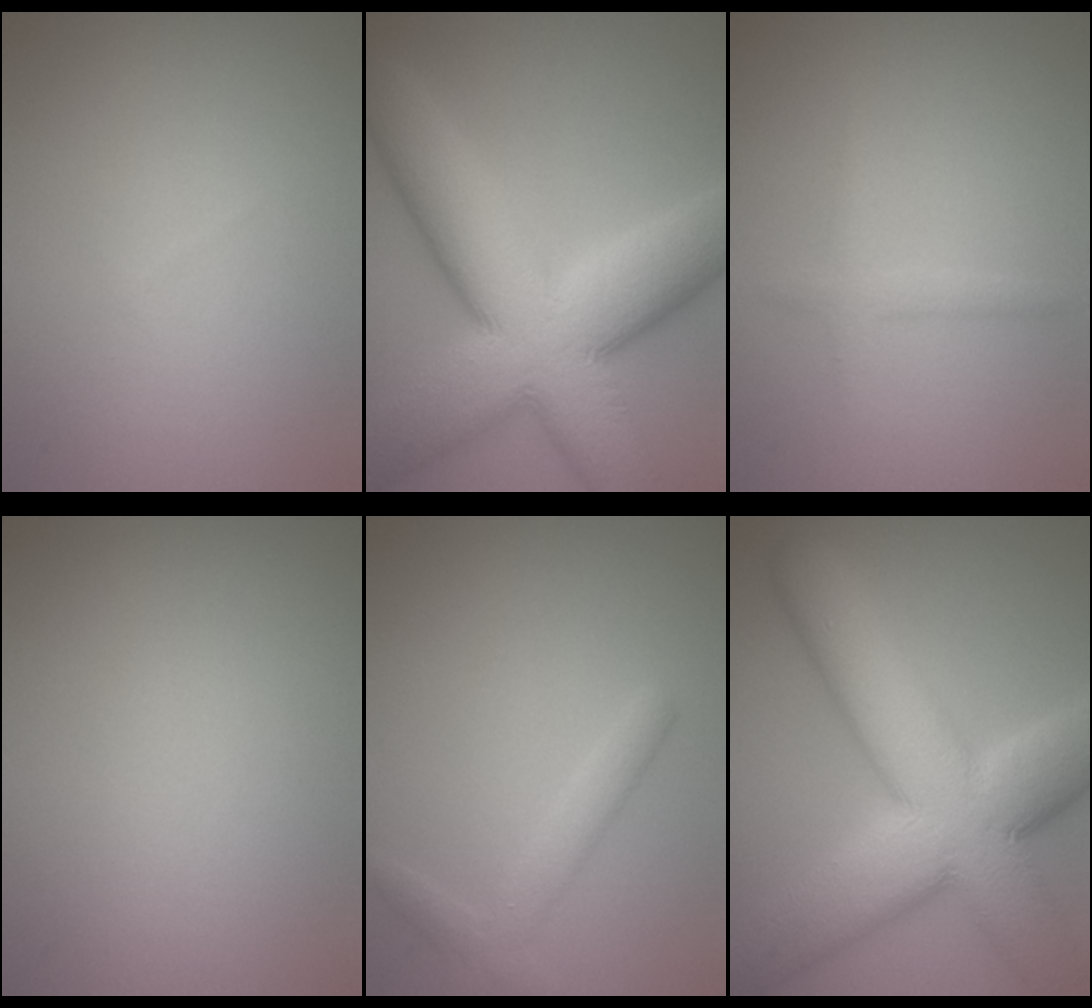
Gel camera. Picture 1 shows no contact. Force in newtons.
{"total": 14.5, "press": 14.5, "slide": 0.6}
{"total": 1.4, "press": 1.4, "slide": 0.1}
{"total": 0.0}
{"total": 2.2, "press": 2.2, "slide": 0.1}
{"total": 14.2, "press": 14.2, "slide": 1.1}